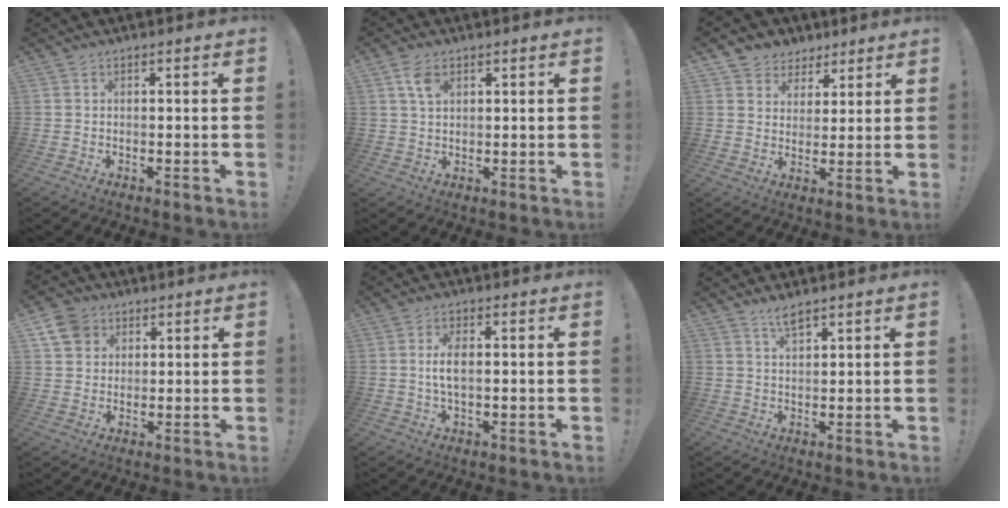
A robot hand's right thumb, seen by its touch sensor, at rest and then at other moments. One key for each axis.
{"total": 4.7, "fx": 2.4, "fy": 2.7, "fz": 3.0, "tx": -0.053, "ty": -0.003, "tz": 0.044}
{"total": 6.5, "fx": 3.7, "fy": 5.4, "fz": 0.4, "tx": -0.002, "ty": -0.028, "tz": 0.073}
{"total": 7.7, "fx": 3.8, "fy": 6.4, "fz": 2.0, "tx": -0.029, "ty": -0.020, "tz": 0.077}
{"total": 5.1, "fx": 0.3, "fy": 2.2, "fz": 4.6, "tx": -0.089, "ty": -0.002, "tz": -0.002}
{"total": 3.9, "fx": 3.0, "fy": 0.9, "fz": 2.3, "tx": -0.040, "ty": -0.016, "tz": 0.050}